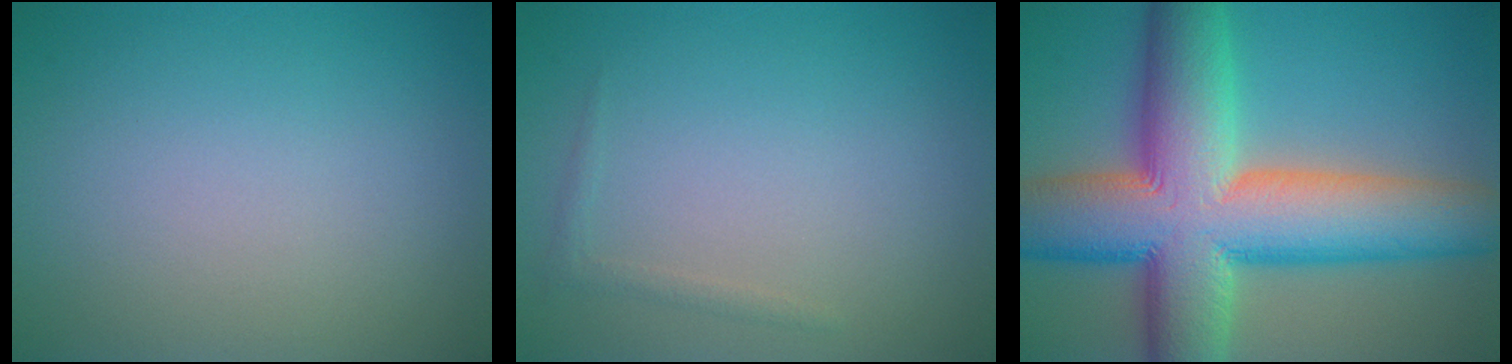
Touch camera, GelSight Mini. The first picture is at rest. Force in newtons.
{"total": 0.8, "press": 0.8, "slide": 0.1}
{"total": 15.4, "press": 15.4, "slide": 0.7}